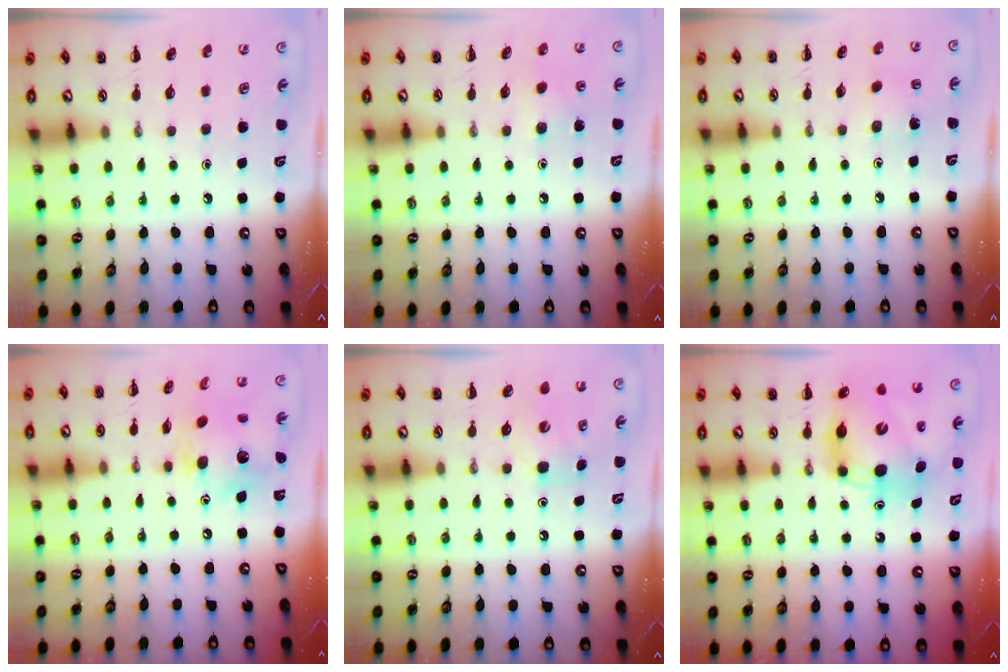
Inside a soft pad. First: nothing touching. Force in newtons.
{"total": 6.2, "press": 6.0, "slide": 1.5}
{"total": 3.1, "press": 3.0, "slide": 0.9}
{"total": 10.4, "press": 10.4, "slide": 0.5}
{"total": 4.7, "press": 4.6, "slide": 1.1}
{"total": 8.9, "press": 8.6, "slide": 2.4}